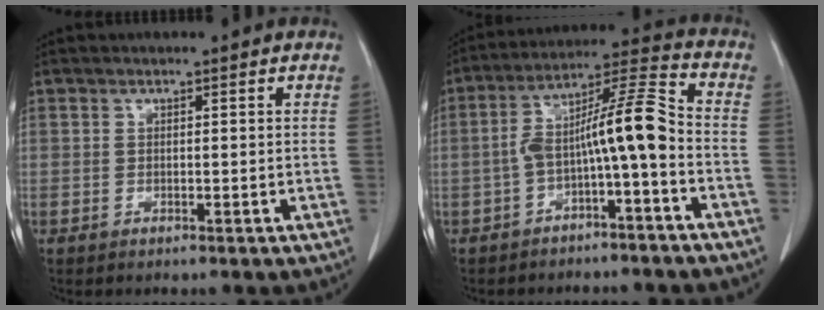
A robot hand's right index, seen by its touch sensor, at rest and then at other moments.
{"total": 10.6, "force": [-2.7, 0.9, 10.2], "torque": [-0.177, 0.040, -0.049]}